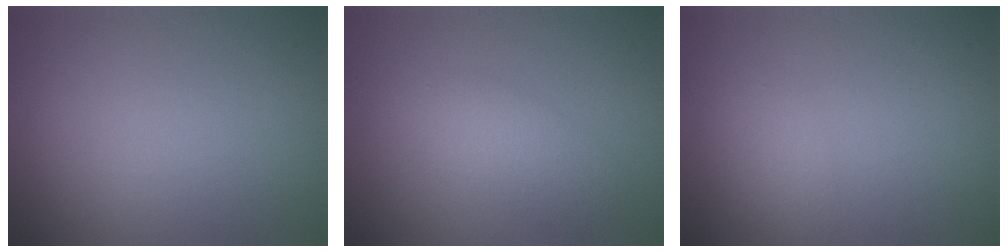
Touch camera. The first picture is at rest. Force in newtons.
{"total": 2.8, "press": 2.8, "slide": 0.0}
{"total": 1.4, "press": 1.4, "slide": 0.0}